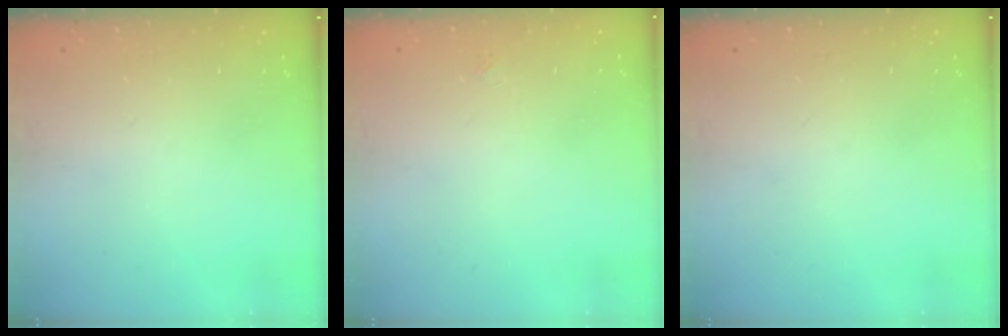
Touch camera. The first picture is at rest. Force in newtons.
{"total": 1.9, "press": 1.8, "slide": 0.4}
{"total": 0.0}